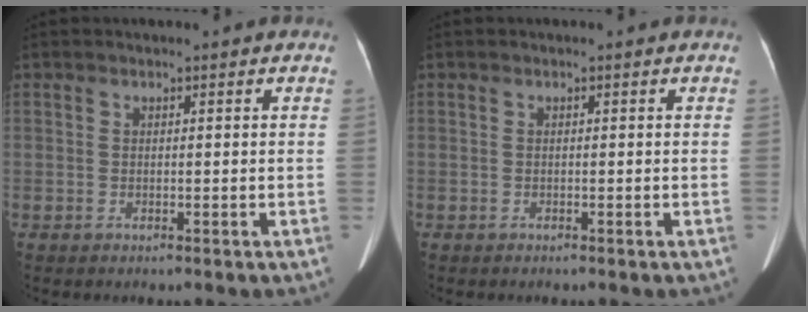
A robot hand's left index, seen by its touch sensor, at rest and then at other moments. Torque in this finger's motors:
{"motor_torque": [0.11, 0.11, 0.03, 0.01]}